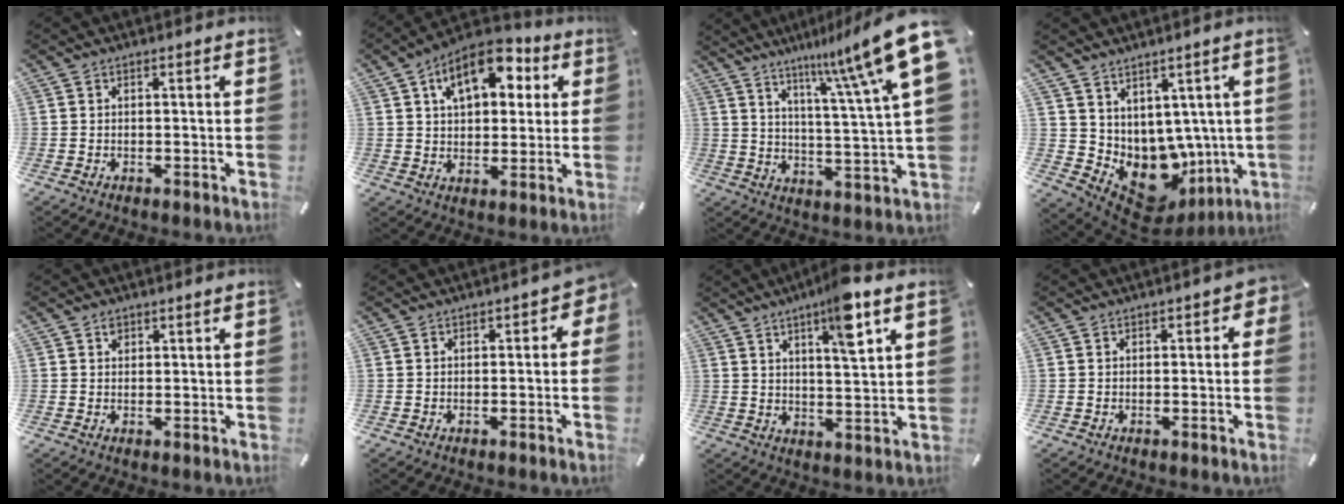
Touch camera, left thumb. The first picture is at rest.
{"total": 13.8, "force": [6.1, 8.6, 8.9], "torque": [-0.132, -0.015, 0.107]}
{"total": 17.8, "force": [10.8, 2.2, 13.9], "torque": [-0.222, -0.067, 0.164]}
{"total": 9.5, "force": [-0.5, 8.5, 4.4], "torque": [-0.066, -0.049, 0.014]}
{"total": 1.0, "force": [0.7, 0.6, 0.4], "torque": [-0.001, -0.004, 0.012]}
{"total": 2.1, "force": [-0.4, 1.4, 1.5], "torque": [-0.021, 0.004, -0.010]}
{"total": 9.6, "force": [5.9, 1.4, 7.4], "torque": [-0.116, -0.028, 0.095]}
{"total": 1.5, "force": [0.0, 0.9, 1.2], "torque": [-0.015, 0.003, -0.003]}